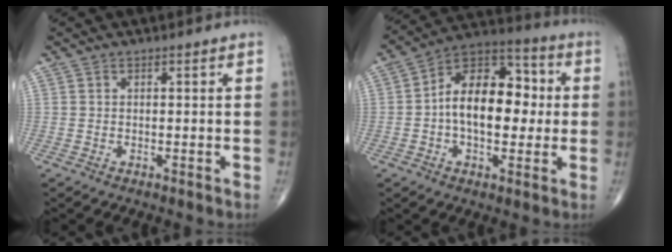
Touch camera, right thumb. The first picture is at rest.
{"total": 16.5, "force": [0.2, 9.8, 13.3], "torque": [-0.181, 0.033, -0.007]}